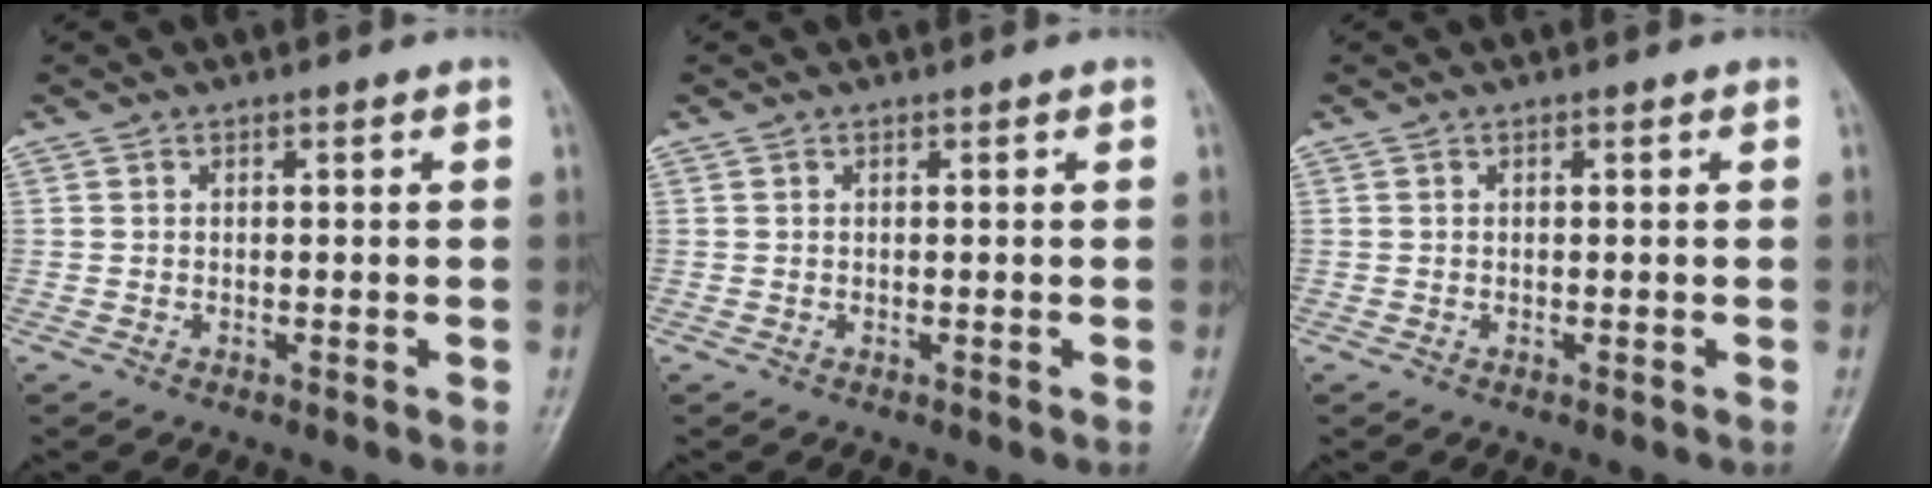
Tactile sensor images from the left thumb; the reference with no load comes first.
{"total": 0.0}
{"total": 0.0}